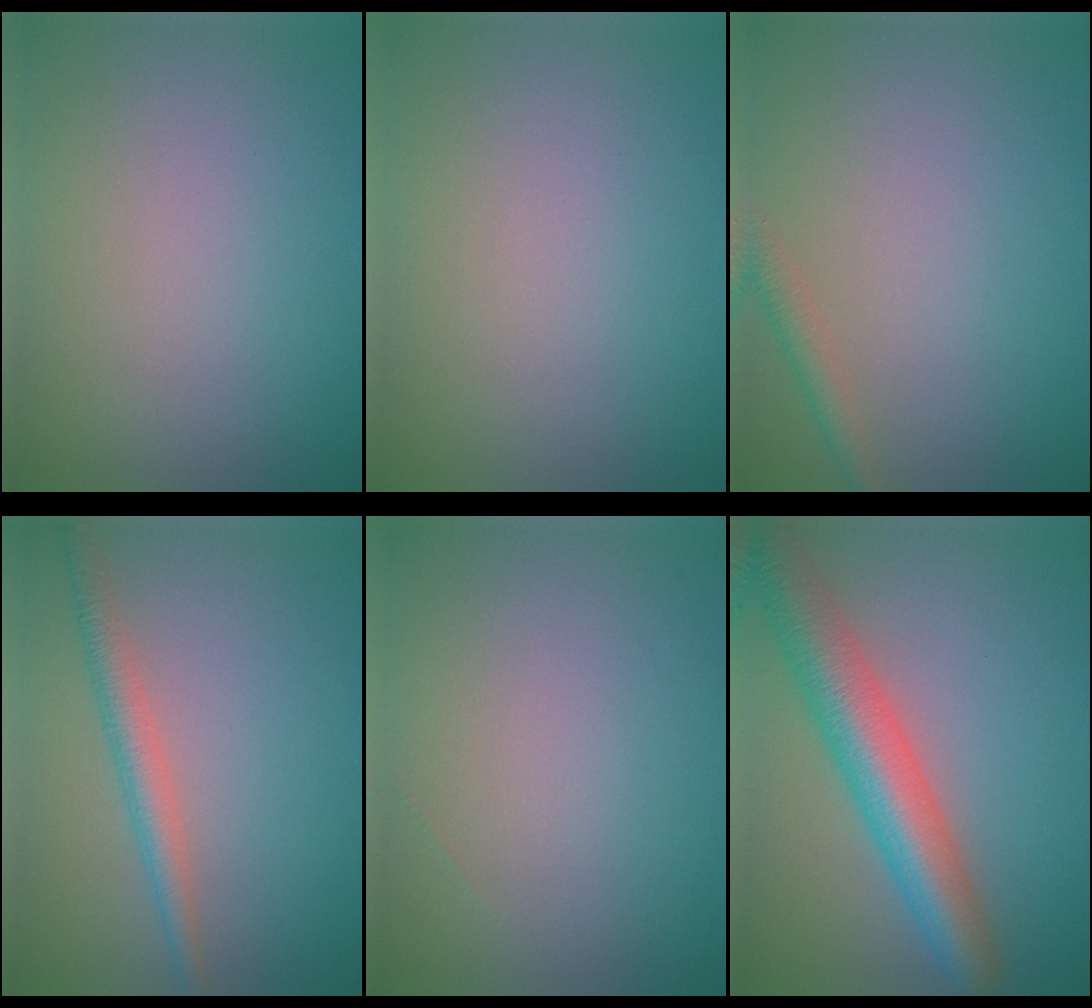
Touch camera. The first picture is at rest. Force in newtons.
{"total": 0.0}
{"total": 1.9, "press": 1.9, "slide": 0.0}
{"total": 2.8, "press": 2.8, "slide": 0.1}
{"total": 0.0}
{"total": 7.6, "press": 7.6, "slide": 0.4}